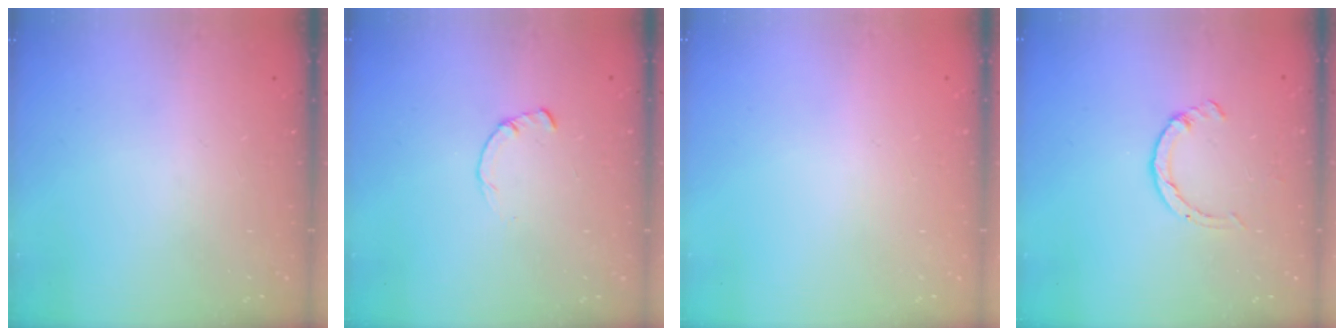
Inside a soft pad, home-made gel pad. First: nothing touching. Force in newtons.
{"total": 1.7, "press": 1.7, "slide": 0.2}
{"total": 2.6, "press": 2.6, "slide": 0.2}
{"total": 2.6, "press": 2.6, "slide": 0.4}